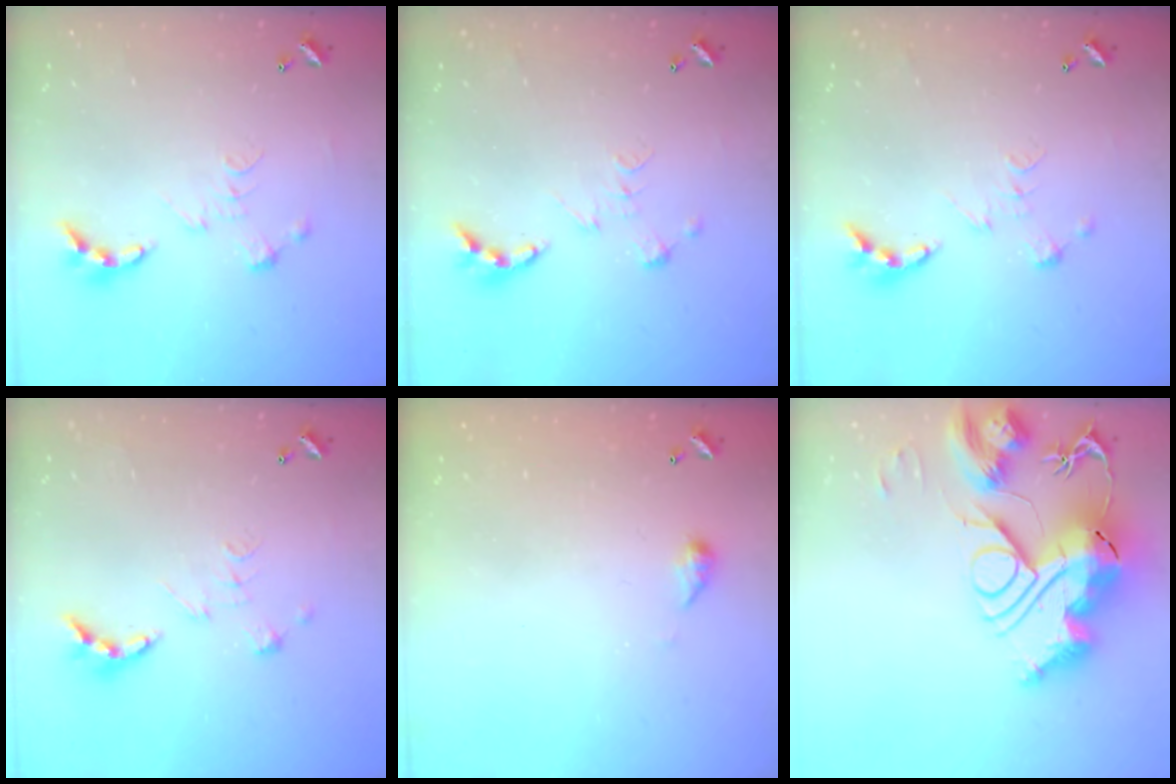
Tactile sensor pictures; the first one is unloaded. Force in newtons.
{"total": 0.0}
{"total": 0.0}
{"total": 2.7, "press": 2.2, "slide": 1.5}
{"total": 3.5, "press": 3.4, "slide": 0.6}
{"total": 0.7, "press": 0.7, "slide": 0.0}